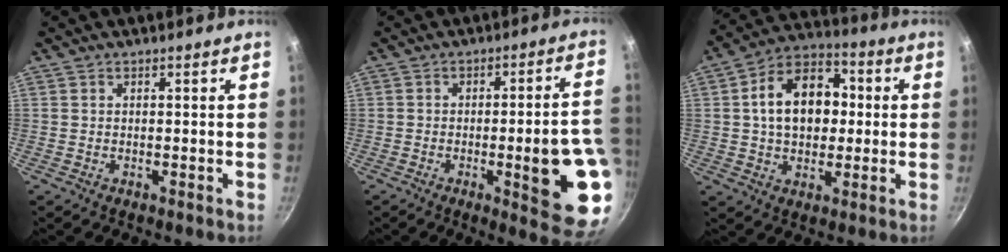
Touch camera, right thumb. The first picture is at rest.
{"total": 15.4, "force": [-3.8, 3.2, 14.6], "torque": [-0.163, 0.021, -0.044]}
{"total": 15.4, "force": [1.5, 10.8, 10.9], "torque": [-0.138, 0.025, 0.009]}